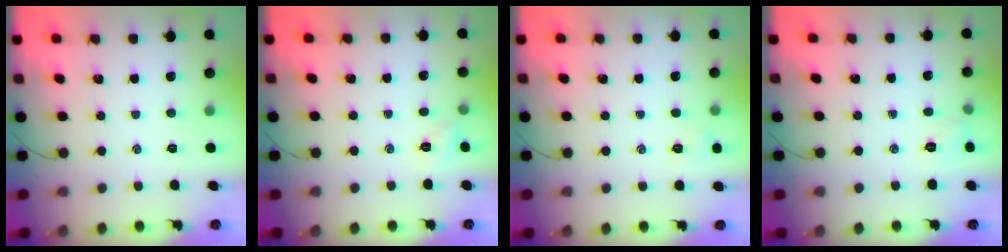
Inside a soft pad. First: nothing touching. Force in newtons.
{"total": 2.6, "press": 2.6, "slide": 0.6}
{"total": 5.1, "press": 5.0, "slide": 1.2}
{"total": 4.5, "press": 4.2, "slide": 1.5}